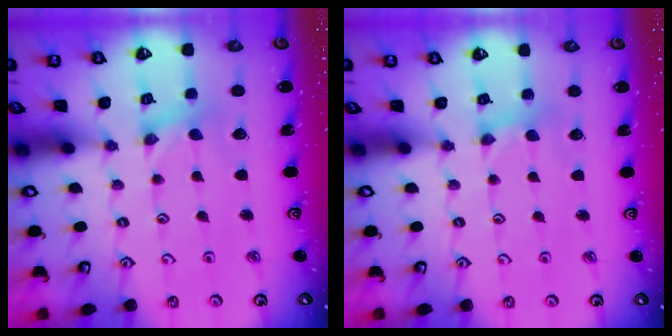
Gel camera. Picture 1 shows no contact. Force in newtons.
{"total": 2.3, "press": 2.3, "slide": 0.2}